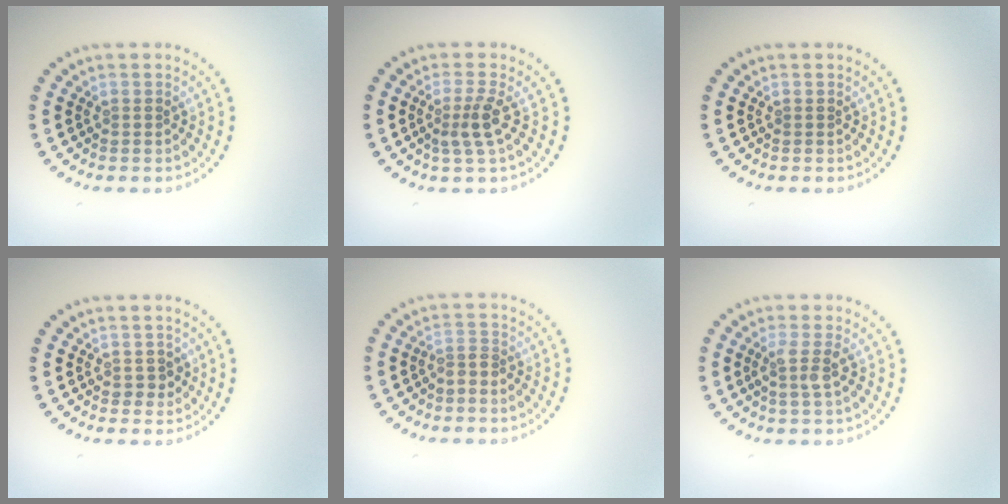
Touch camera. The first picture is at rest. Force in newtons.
{"total": 2.3, "press": 1.8, "slide": 1.4}
{"total": 0.0}
{"total": 1.1, "press": 1.0, "slide": 0.5}
{"total": 1.0, "press": 0.6, "slide": 0.8}
{"total": 1.8, "press": 1.3, "slide": 1.2}